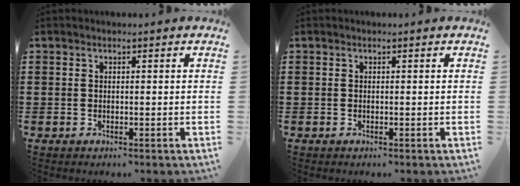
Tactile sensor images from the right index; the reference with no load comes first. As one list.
[{"total": 0.0}]